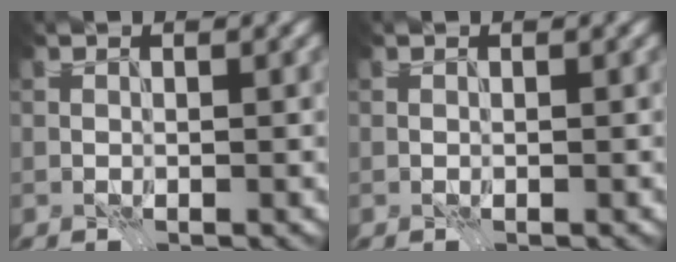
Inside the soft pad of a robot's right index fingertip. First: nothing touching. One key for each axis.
{"total": 0.0}